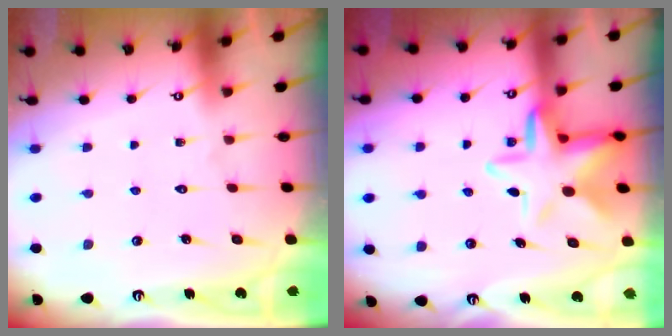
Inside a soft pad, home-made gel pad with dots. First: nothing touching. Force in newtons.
{"total": 10.7, "press": 10.4, "slide": 2.1}